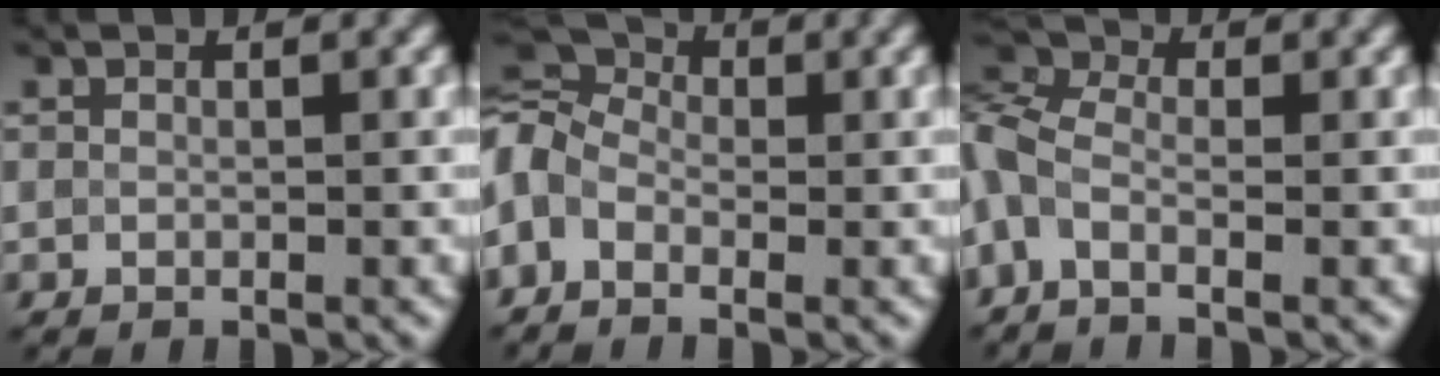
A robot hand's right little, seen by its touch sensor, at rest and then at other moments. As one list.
[{"total": 8.5, "force": [0.1, 6.2, 5.8], "torque": [-0.128, 0.031, -0.025]}, {"total": 4.6, "force": [-1.4, 2.5, 3.6], "torque": [-0.092, 0.005, -0.049]}]